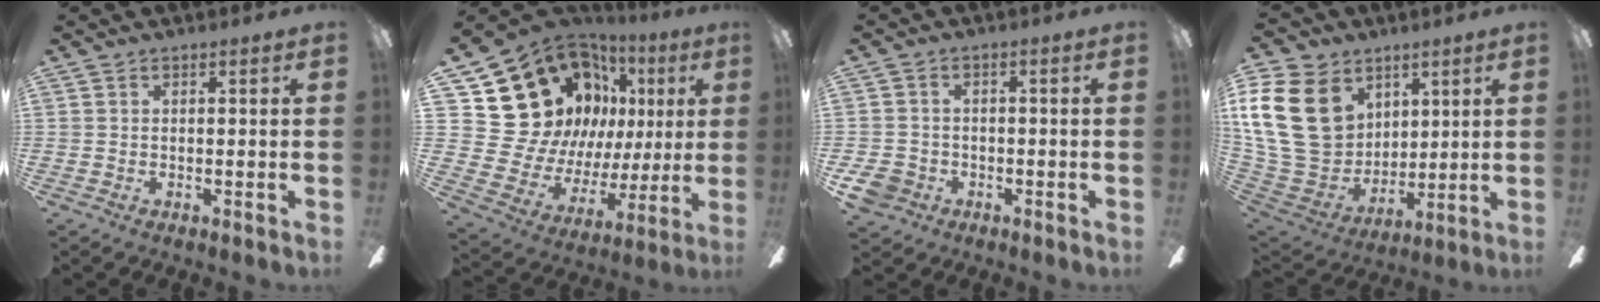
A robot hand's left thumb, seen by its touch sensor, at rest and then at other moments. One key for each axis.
{"total": 22.5, "fx": 11.4, "fy": 16.9, "fz": 9.4, "tx": -0.197, "ty": -0.095, "tz": 0.244}
{"total": 5.5, "fx": -2.8, "fy": 4.2, "fz": 2.2, "tx": -0.058, "ty": 0.015, "tz": -0.055}
{"total": 23.4, "fx": 7.2, "fy": 18.1, "fz": 13.0, "tx": -0.295, "ty": -0.019, "tz": 0.140}